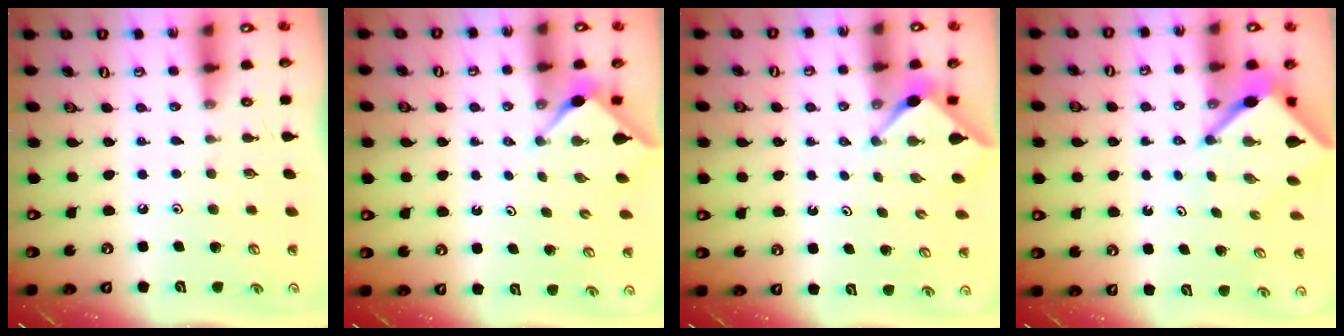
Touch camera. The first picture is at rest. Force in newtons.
{"total": 2.8, "press": 2.7, "slide": 0.5}
{"total": 3.0, "press": 2.9, "slide": 0.3}
{"total": 5.9, "press": 5.9, "slide": 0.4}